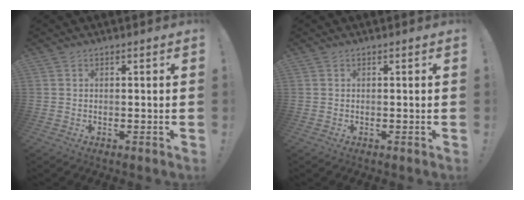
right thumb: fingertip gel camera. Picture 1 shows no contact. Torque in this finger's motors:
{"motor_torque": [-0.02, 0.00, 0.02, -0.01, 0.00]}